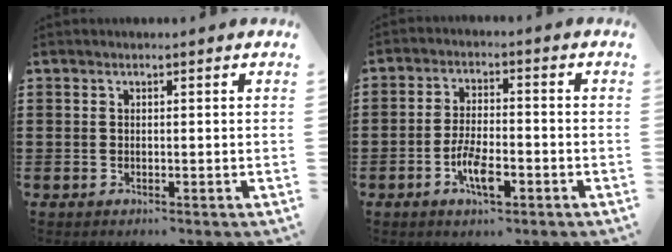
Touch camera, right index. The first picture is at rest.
{"total": 6.2, "force": [-2.7, 2.2, 5.1], "torque": [-0.102, 0.002, -0.050]}